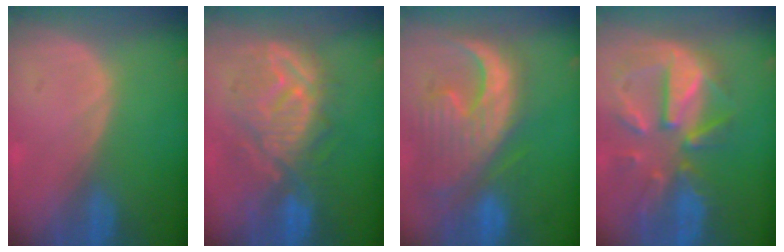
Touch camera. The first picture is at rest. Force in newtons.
{"total": 10.4, "press": 10.1, "slide": 2.8}
{"total": 13.4, "press": 11.4, "slide": 7.0}
{"total": 11.7, "press": 10.2, "slide": 5.7}